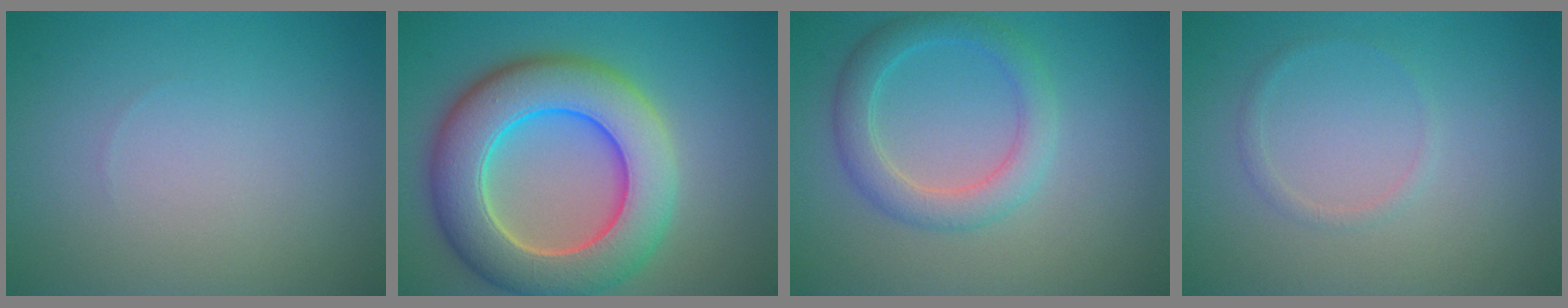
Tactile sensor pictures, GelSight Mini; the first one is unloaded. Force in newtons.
{"total": 10.6, "press": 10.6, "slide": 0.6}
{"total": 3.5, "press": 3.5, "slide": 0.2}
{"total": 0.9, "press": 0.9, "slide": 0.1}